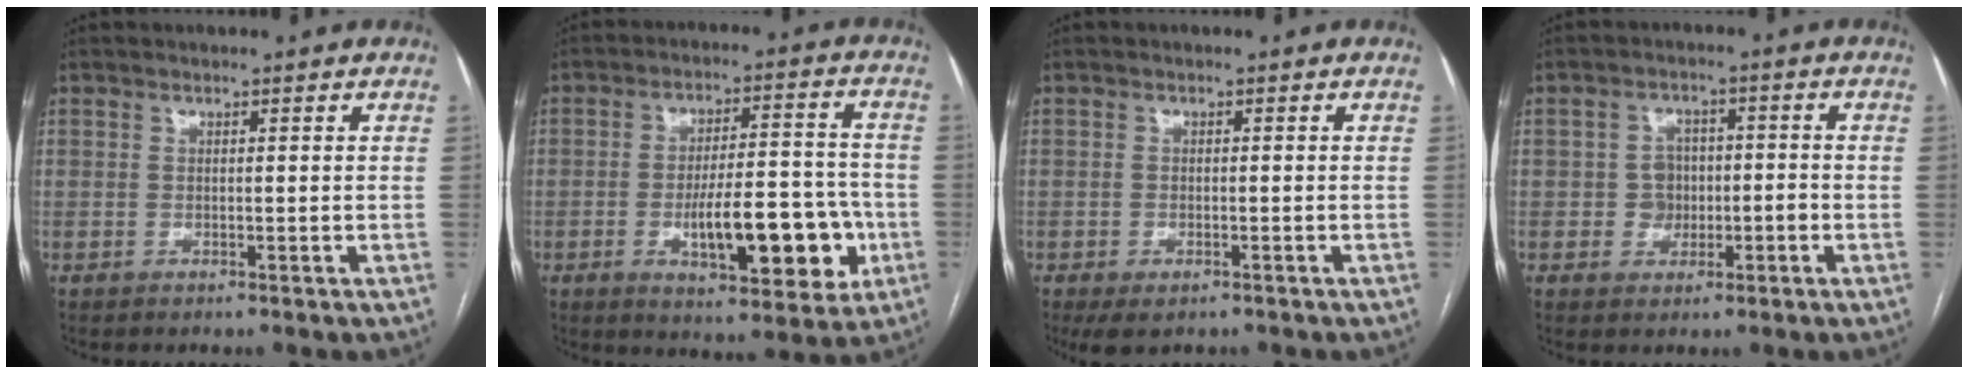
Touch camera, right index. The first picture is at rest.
{"total": 14.1, "force": [-3.9, 4.6, 12.7], "torque": [-0.188, 0.014, -0.051]}
{"total": 3.5, "force": [-2.3, 1.7, 2.0], "torque": [-0.036, -0.008, -0.028]}
{"total": 3.9, "force": [-0.8, 3.6, 1.3], "torque": [-0.014, 0.013, -0.009]}